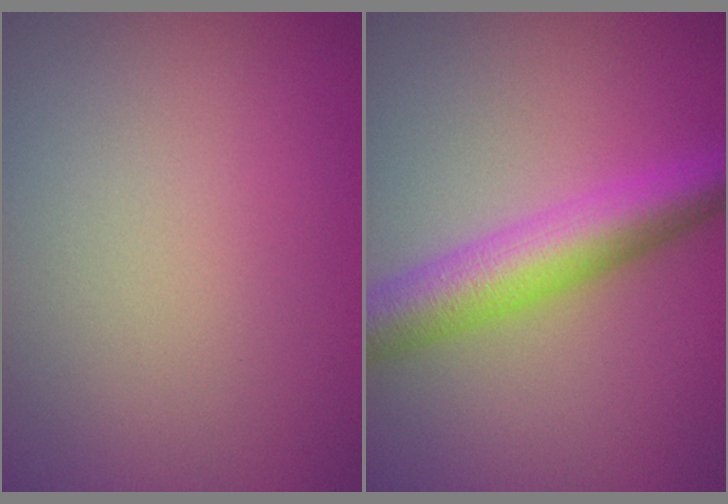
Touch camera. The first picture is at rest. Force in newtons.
{"total": 6.2, "press": 6.2, "slide": 0.3}